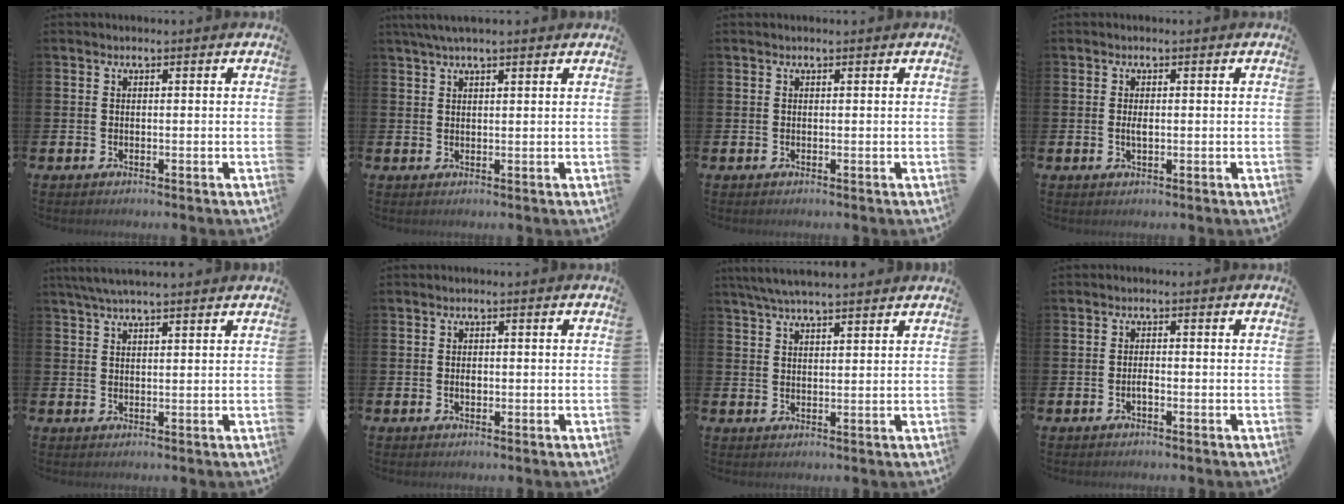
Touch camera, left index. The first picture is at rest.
{"total": 3.0, "force": [2.5, 0.4, 1.7], "torque": [-0.036, -0.001, 0.044]}
{"total": 0.0}
{"total": 1.3, "force": [0.1, 0.5, 1.2], "torque": [-0.028, 0.004, 0.000]}
{"total": 4.1, "force": [3.5, 0.5, 2.1], "torque": [-0.045, -0.004, 0.063]}
{"total": 1.1, "force": [0.0, 0.7, 0.8], "torque": [-0.003, 0.000, -0.006]}
{"total": 4.9, "force": [4.5, 0.6, 1.9], "torque": [-0.045, -0.010, 0.083]}
{"total": 1.0, "force": [-0.5, 0.3, 0.8], "torque": [-0.020, 0.000, -0.009]}